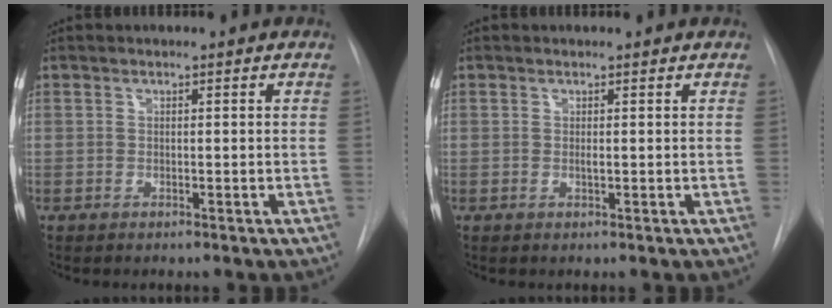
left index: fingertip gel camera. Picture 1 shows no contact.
{"total": 0.5, "force": [-0.1, 0.1, 0.5], "torque": [-0.015, -0.003, -0.002]}